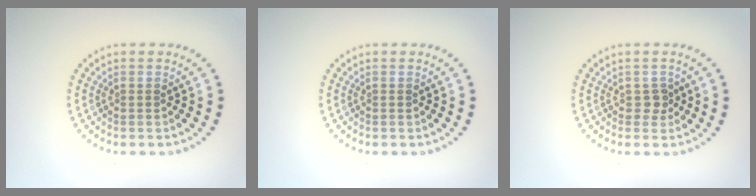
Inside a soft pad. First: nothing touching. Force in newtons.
{"total": 0.0}
{"total": 1.2, "press": 1.0, "slide": 0.6}